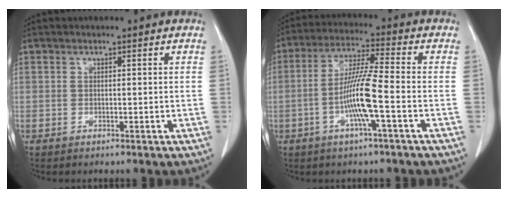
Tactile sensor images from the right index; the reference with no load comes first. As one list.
[{"total": 9.2, "force": [-2.5, -0.2, 8.9], "torque": [-0.175, 0.002, -0.050]}]